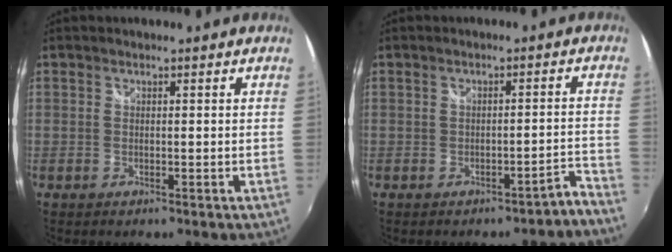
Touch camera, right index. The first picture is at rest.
{"total": 3.1, "force": [-2.7, 0.4, 1.4], "torque": [-0.020, 0.018, -0.026]}